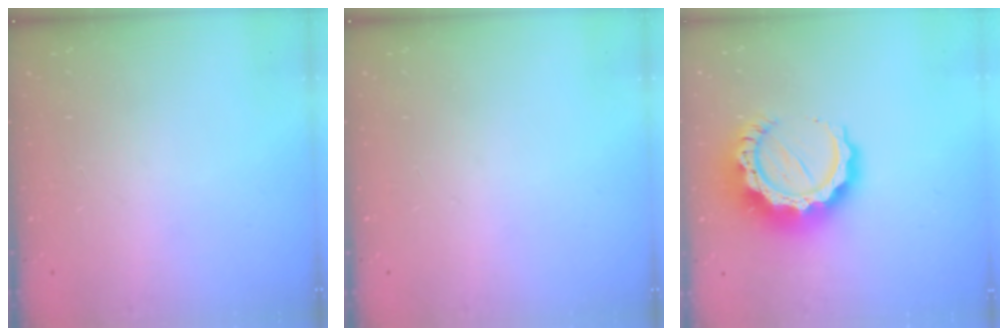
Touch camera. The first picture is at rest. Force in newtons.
{"total": 0.0}
{"total": 15.2, "press": 15.1, "slide": 1.3}